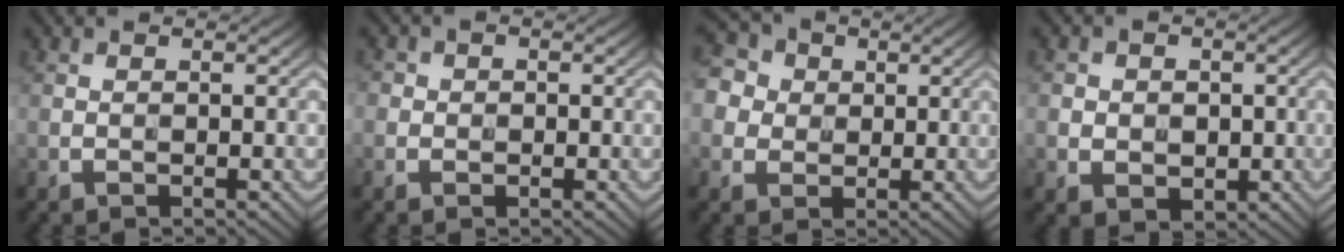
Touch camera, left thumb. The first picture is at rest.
{"total": 1.6, "force": [-0.2, 1.5, 0.4], "torque": [-0.001, 0.000, -0.009]}
{"total": 6.5, "force": [1.4, 5.7, 2.7], "torque": [-0.093, 0.026, 0.002]}
{"total": 3.7, "force": [-0.1, 3.4, 1.5], "torque": [-0.034, -0.003, -0.008]}